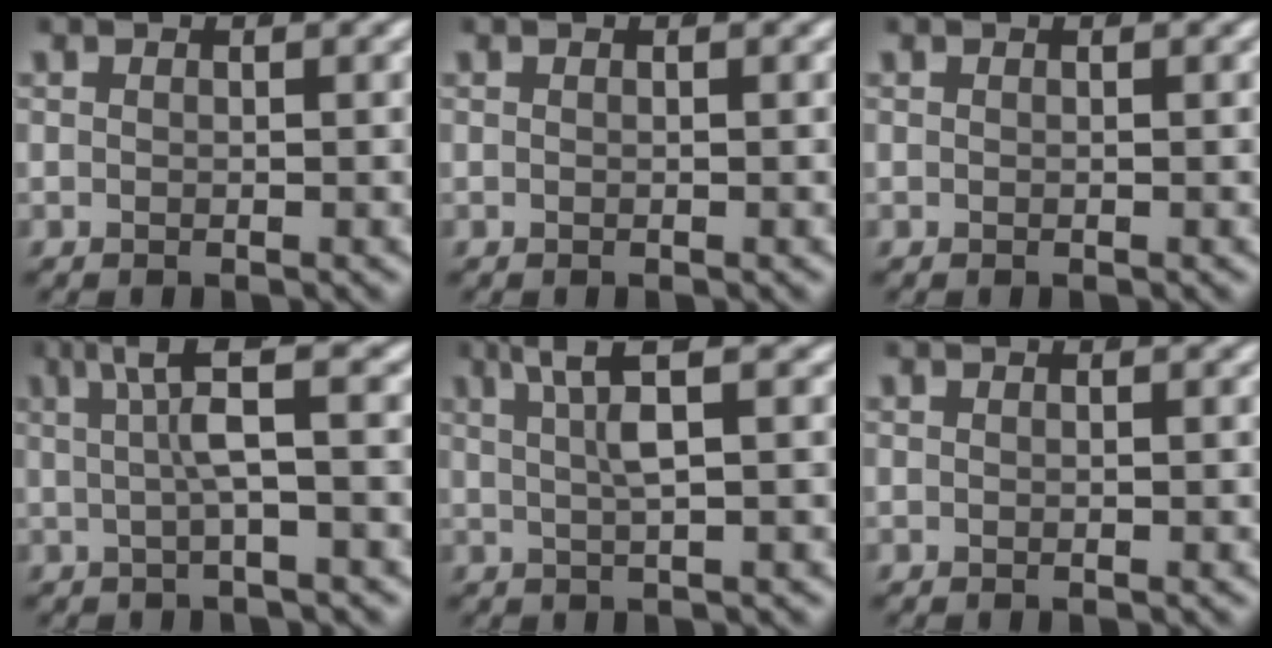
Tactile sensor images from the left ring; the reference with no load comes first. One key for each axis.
{"total": 0.0}
{"total": 0.0}
{"total": 4.5, "fx": 1.5, "fy": -0.1, "fz": 4.2, "tx": -0.067, "ty": 0.013, "tz": 0.021}
{"total": 4.4, "fx": 2.4, "fy": -0.1, "fz": 3.6, "tx": -0.057, "ty": 0.007, "tz": 0.042}
{"total": 0.0}